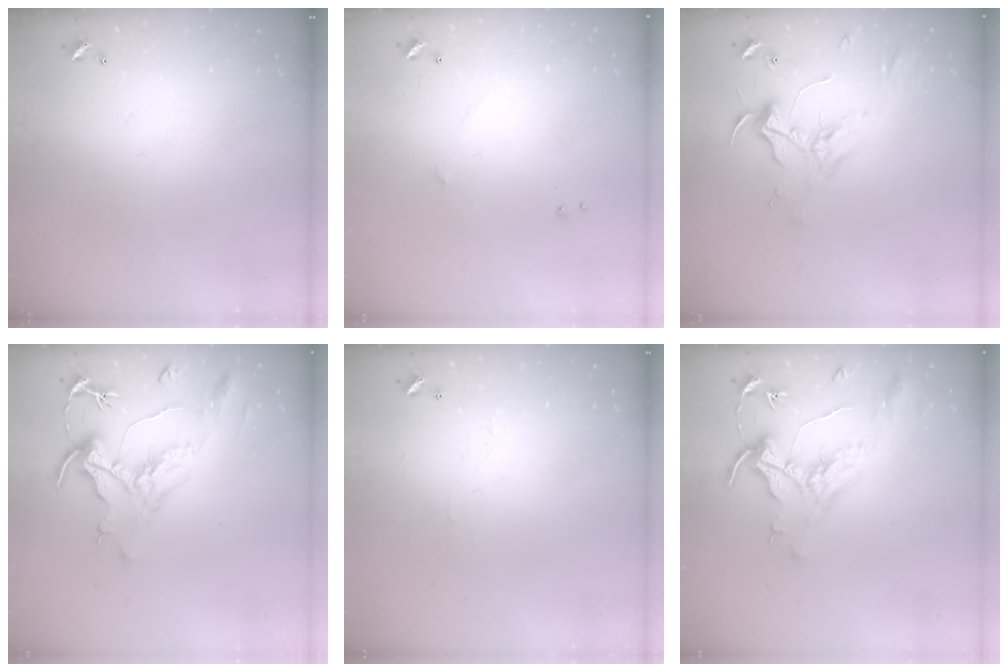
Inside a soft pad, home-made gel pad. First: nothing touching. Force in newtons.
{"total": 7.0, "press": 7.0, "slide": 0.6}
{"total": 2.4, "press": 2.3, "slide": 0.8}
{"total": 1.9, "press": 1.4, "slide": 1.2}
{"total": 0.9, "press": 0.7, "slide": 0.6}
{"total": 1.6, "press": 1.4, "slide": 0.7}